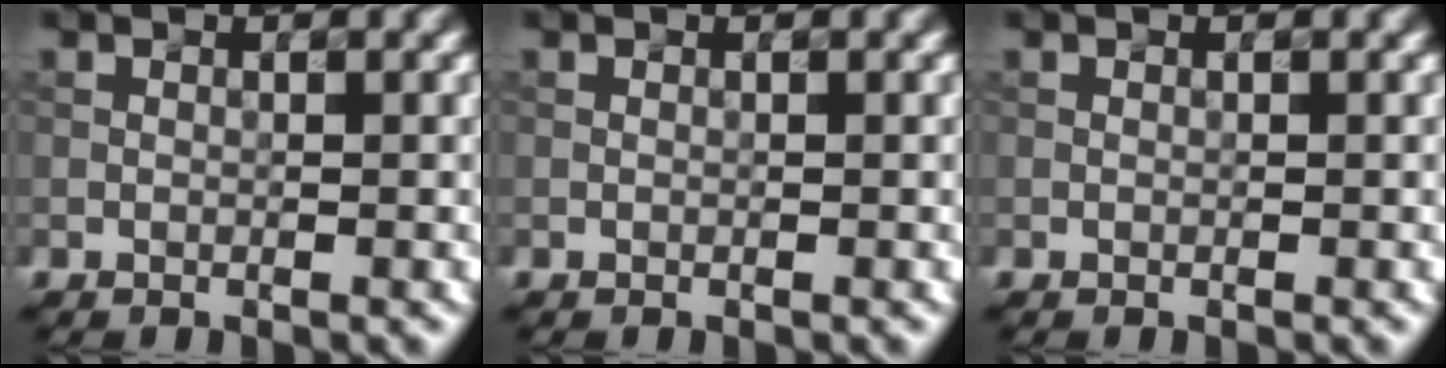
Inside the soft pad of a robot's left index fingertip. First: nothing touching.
{"total": 0.0}
{"total": 0.0}